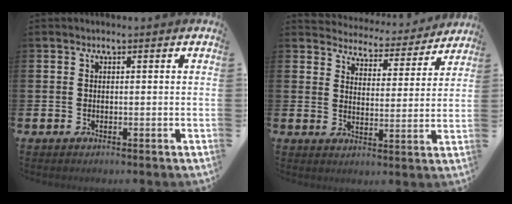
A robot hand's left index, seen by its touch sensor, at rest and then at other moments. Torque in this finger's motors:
{"motor_torque": [0.94, -1.20, 0.08, -0.03]}